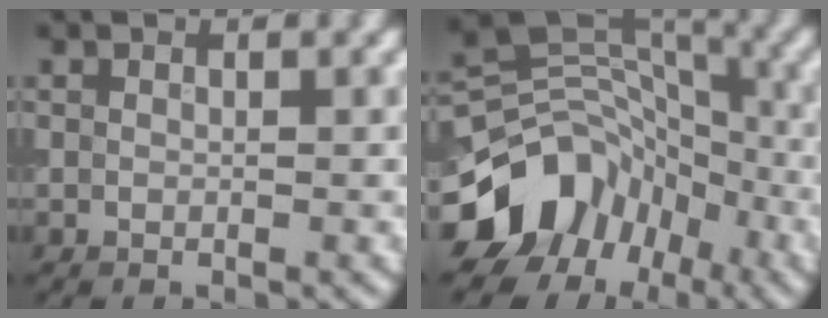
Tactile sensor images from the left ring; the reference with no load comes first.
{"total": 9.8, "force": [-4.8, 7.6, 3.9], "torque": [-0.066, 0.008, -0.093]}